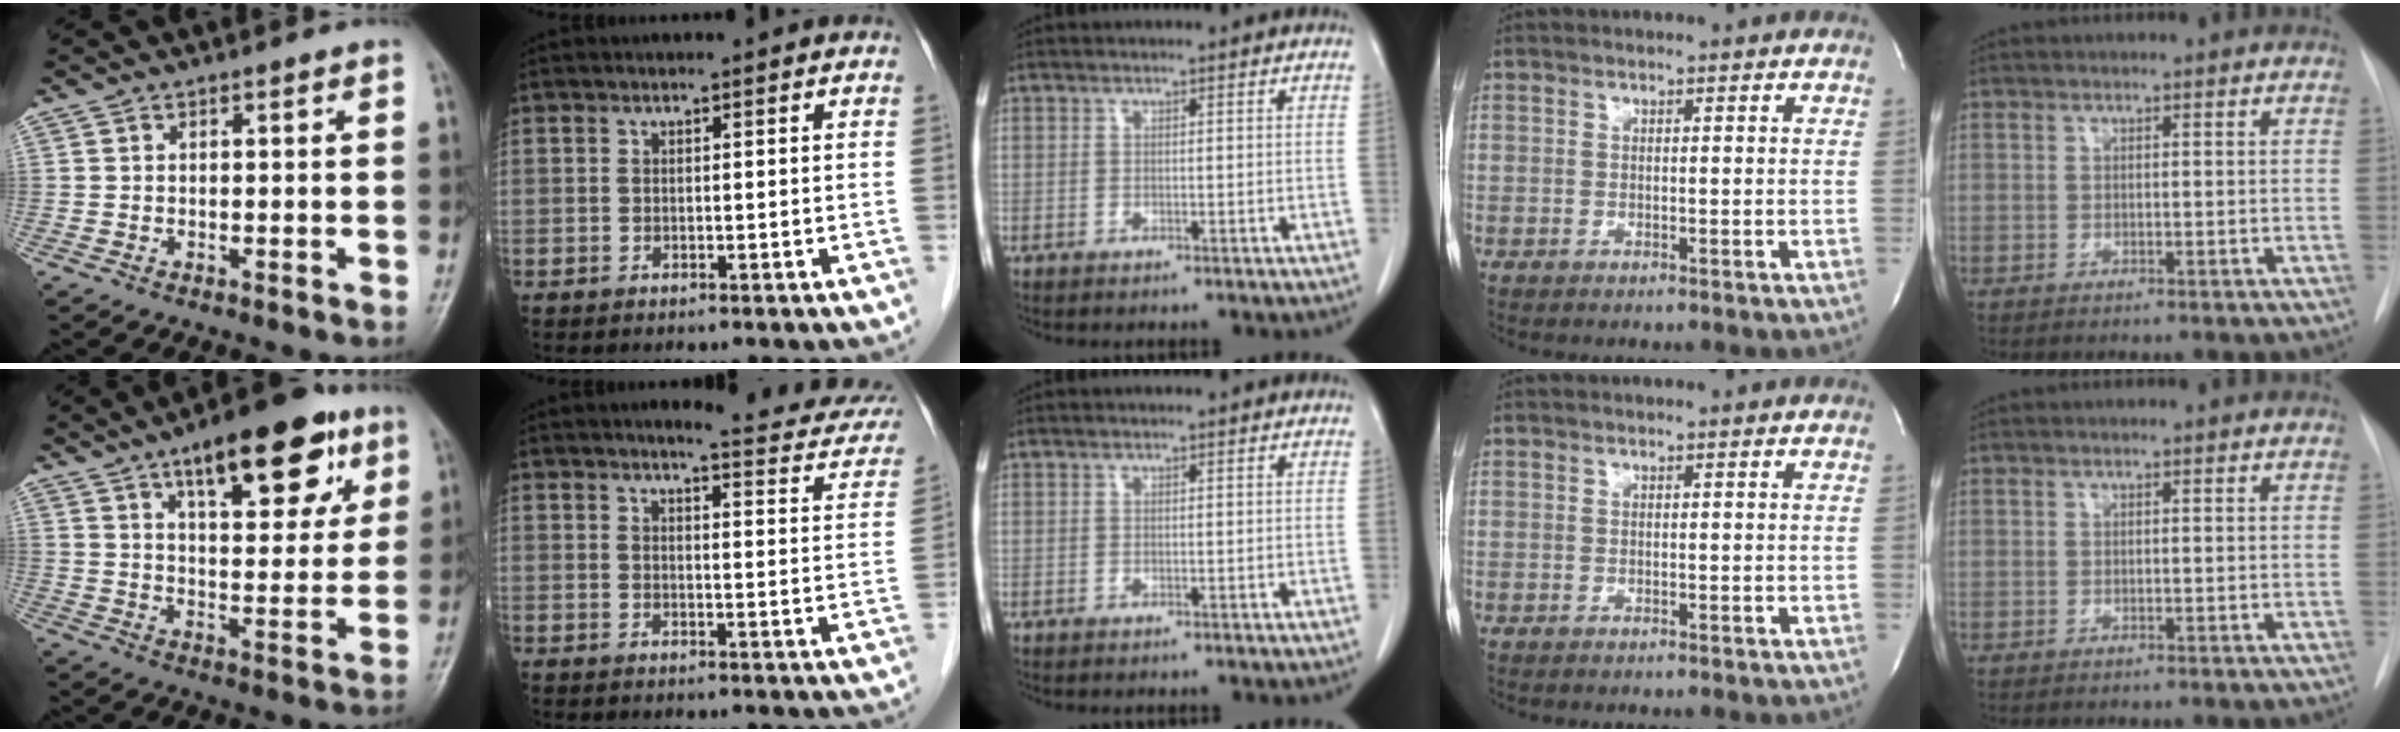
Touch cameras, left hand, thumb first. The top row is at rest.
{"thumb": {"total": 18.5, "force": [9.8, 7.5, 13.8], "torque": [-0.152, -0.028, 0.144]}, "index": {"total": 12.6, "force": [11.2, 2.0, 5.4], "torque": [-0.044, -0.021, 0.107]}}